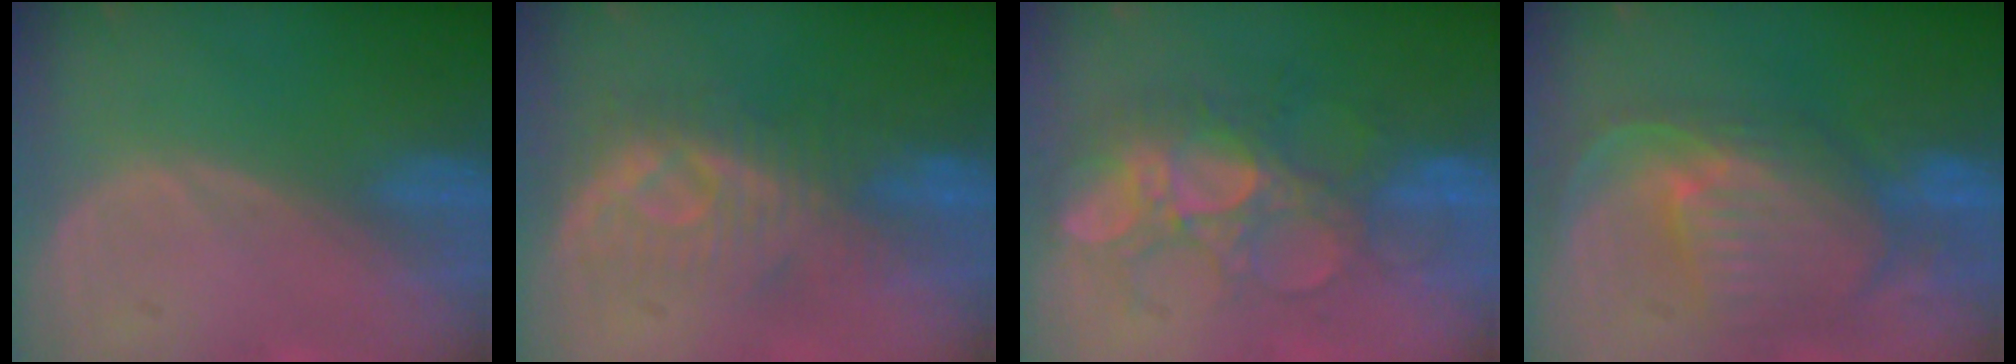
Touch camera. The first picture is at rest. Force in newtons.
{"total": 8.0, "press": 8.0, "slide": 0.6}
{"total": 9.1, "press": 8.9, "slide": 1.9}
{"total": 10.9, "press": 9.6, "slide": 5.3}